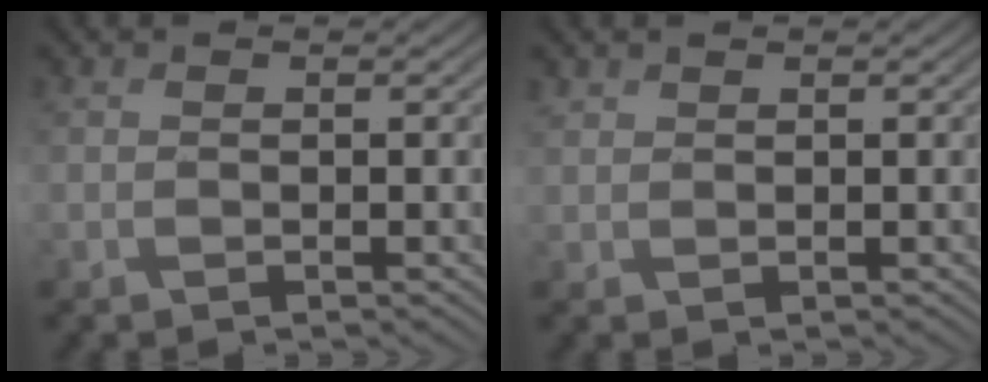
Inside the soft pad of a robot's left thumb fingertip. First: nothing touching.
{"total": 1.4, "force": [1.3, 0.3, 0.0], "torque": [0.003, 0.003, 0.027]}